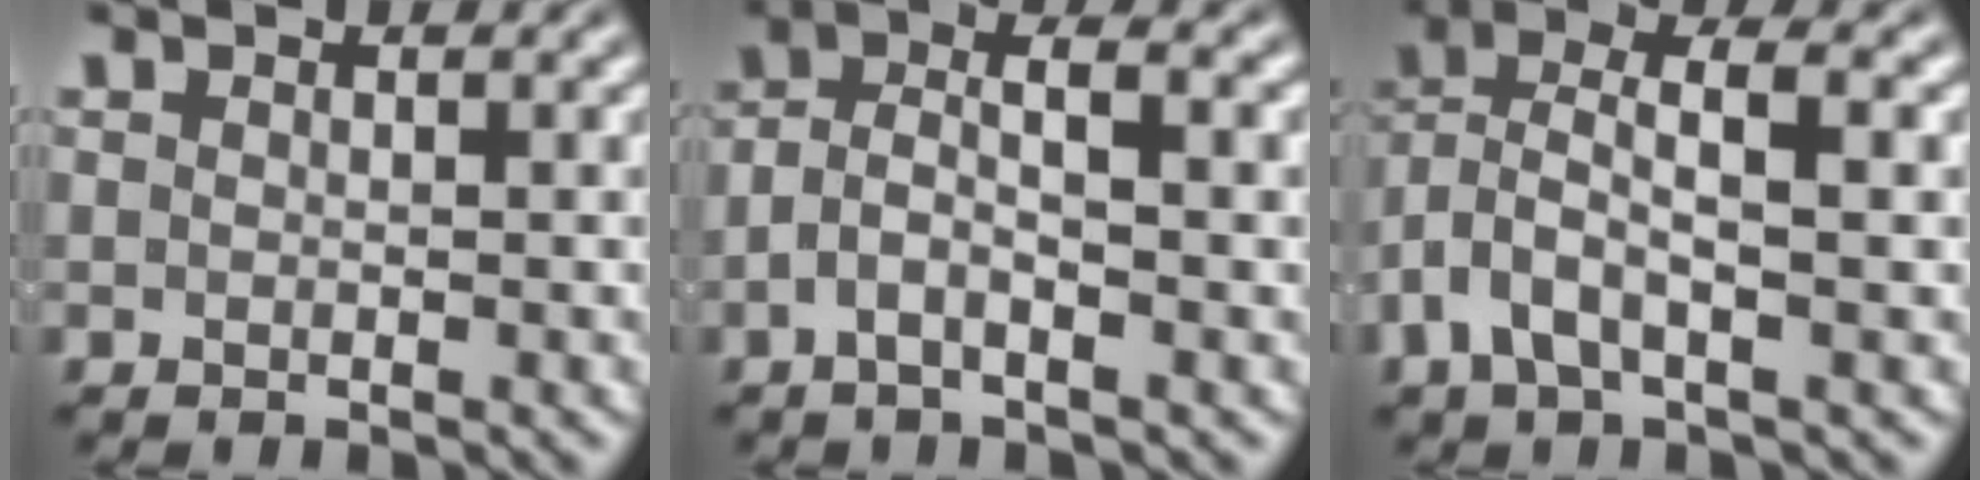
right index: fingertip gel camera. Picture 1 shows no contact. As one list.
[{"total": 3.5, "force": [-0.4, 1.4, 3.2], "torque": [-0.061, -0.011, -0.007]}, {"total": 4.9, "force": [0.8, 3.0, 3.8], "torque": [-0.098, -0.018, 0.022]}]